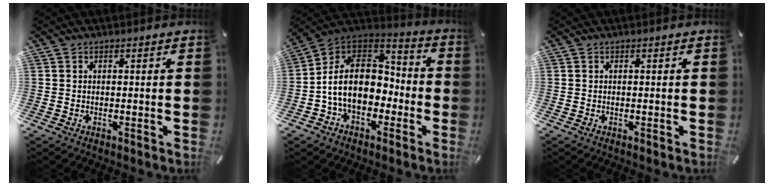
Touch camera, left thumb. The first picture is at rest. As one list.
[{"total": 15.5, "force": [-3.1, 11.9, 9.4], "torque": [-0.191, 0.017, -0.057]}, {"total": 0.0}]